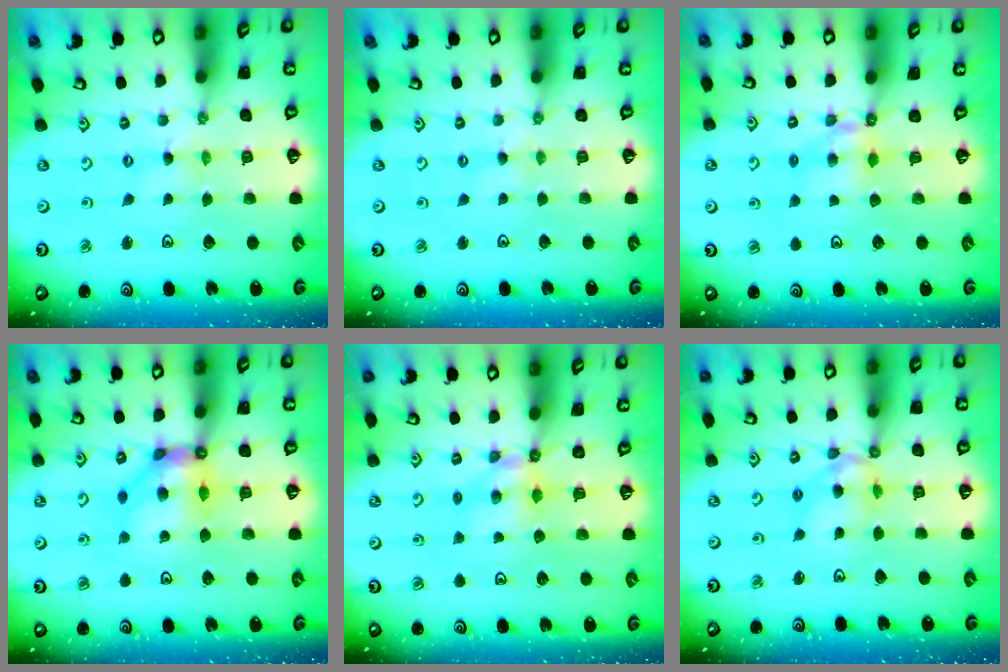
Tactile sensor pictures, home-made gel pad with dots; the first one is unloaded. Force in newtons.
{"total": 1.8, "press": 1.8, "slide": 0.4}
{"total": 5.8, "press": 5.8, "slide": 0.3}
{"total": 10.3, "press": 10.3, "slide": 1.0}
{"total": 5.4, "press": 5.4, "slide": 0.2}
{"total": 10.5, "press": 10.5, "slide": 1.0}